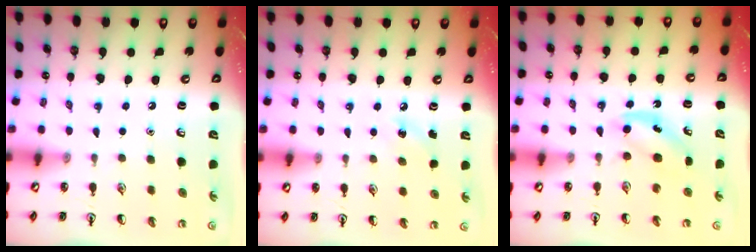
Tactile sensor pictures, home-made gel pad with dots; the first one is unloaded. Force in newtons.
{"total": 5.1, "press": 4.9, "slide": 1.5}
{"total": 4.0, "press": 3.9, "slide": 0.9}